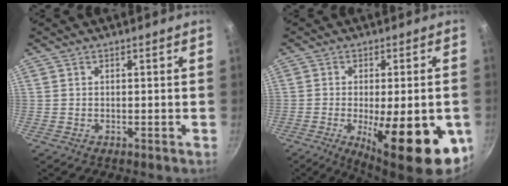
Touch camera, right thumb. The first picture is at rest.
{"total": 19.8, "force": [-6.1, 6.3, 17.8], "torque": [-0.220, -0.006, -0.074]}